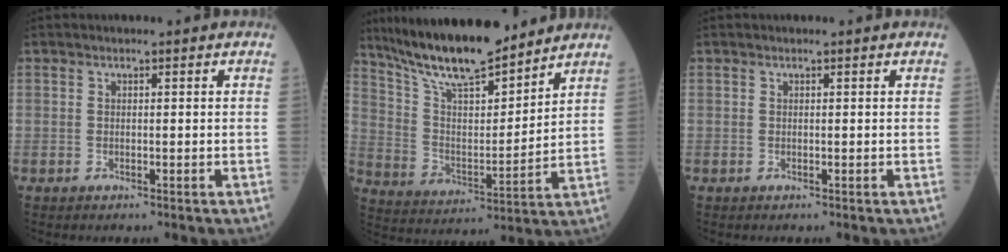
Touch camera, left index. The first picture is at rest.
{"total": 16.8, "force": [14.3, 2.9, 8.3], "torque": [-0.147, 0.002, 0.259]}
{"total": 0.0}